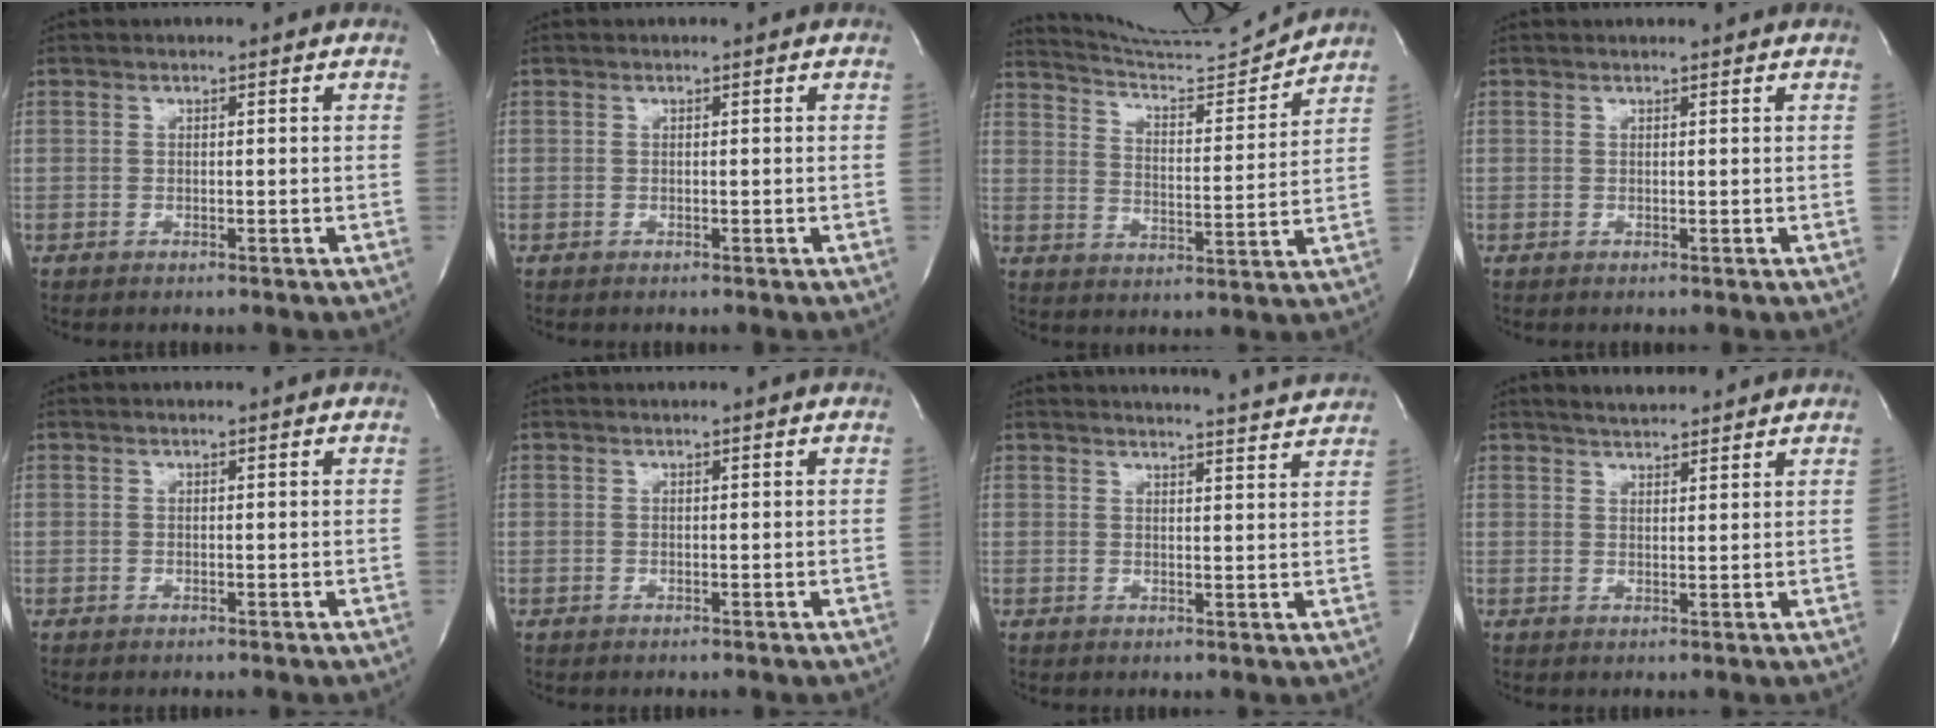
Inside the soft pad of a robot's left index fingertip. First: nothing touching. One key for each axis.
{"total": 0.0}
{"total": 12.4, "fx": 12.2, "fy": -1.6, "fz": 1.4, "tx": -0.034, "ty": -0.034, "tz": 0.195}
{"total": 1.8, "fx": 1.8, "fy": 0.1, "fz": 0.4, "tx": -0.008, "ty": 0.009, "tz": 0.023}
{"total": 0.8, "fx": 0.7, "fy": 0.0, "fz": 0.3, "tx": -0.008, "ty": 0.008, "tz": 0.014}
{"total": 0.9, "fx": 0.8, "fy": -0.1, "fz": 0.2, "tx": -0.006, "ty": 0.009, "tz": 0.017}
{"total": 11.6, "fx": 11.4, "fy": -0.3, "fz": 2.2, "tx": -0.032, "ty": -0.026, "tz": 0.127}
{"total": 8.9, "fx": 8.2, "fy": 1.2, "fz": 3.2, "tx": -0.056, "ty": 0.014, "tz": 0.122}